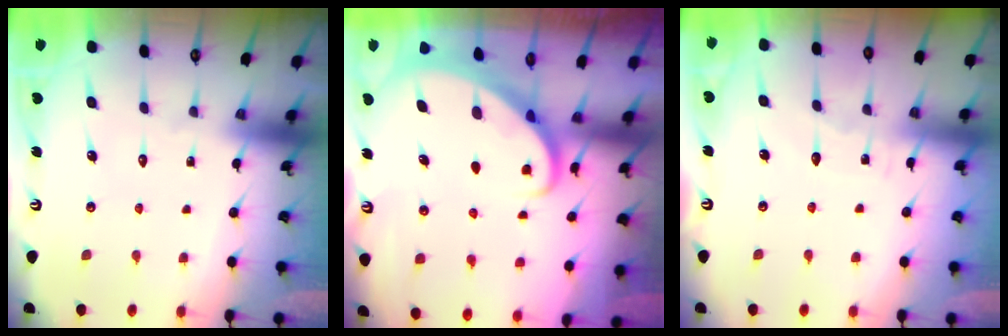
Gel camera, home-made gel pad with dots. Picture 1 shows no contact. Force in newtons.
{"total": 2.4, "press": 2.4, "slide": 0.3}
{"total": 3.0, "press": 3.0, "slide": 0.4}